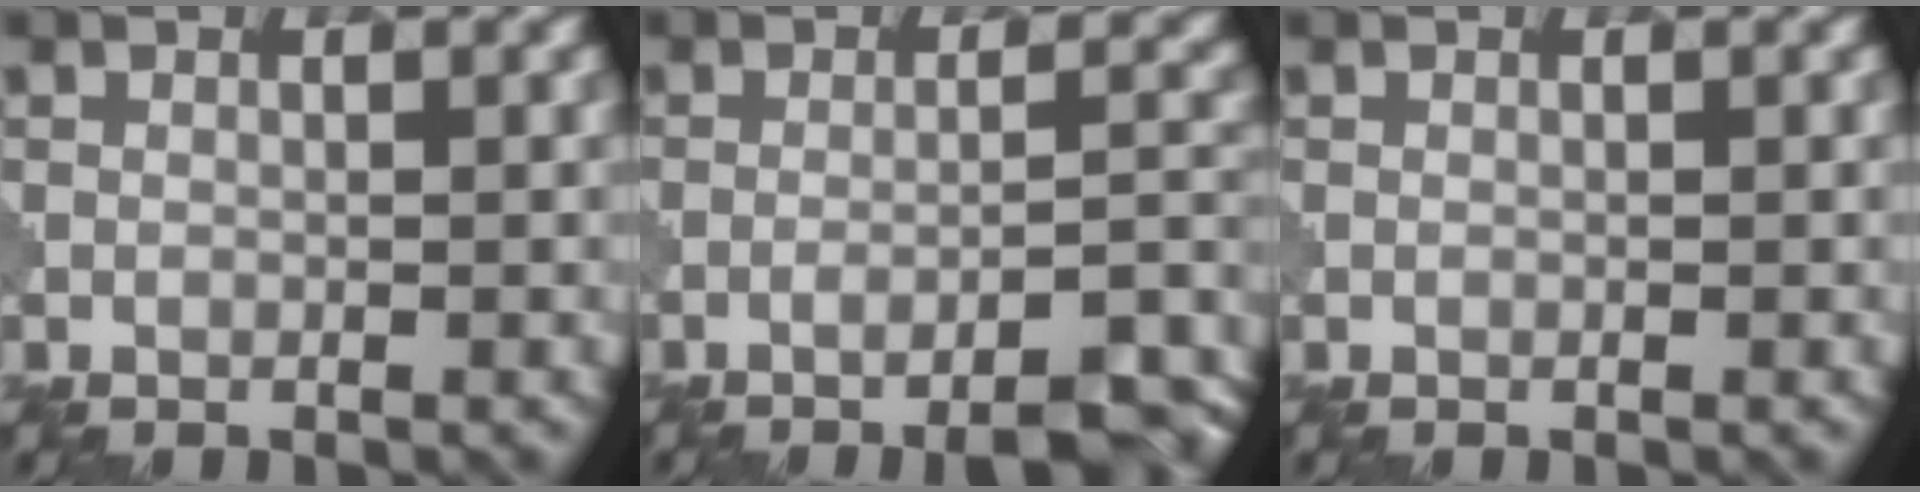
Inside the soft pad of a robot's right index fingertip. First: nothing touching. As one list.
[{"total": 8.5, "force": [-6.2, 1.8, 5.5], "torque": [-0.061, 0.011, -0.074]}, {"total": 0.0}]